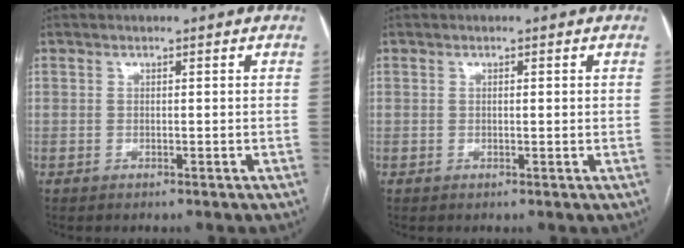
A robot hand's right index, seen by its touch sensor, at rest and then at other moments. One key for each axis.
{"total": 0.9, "fx": 0.2, "fy": 0.1, "fz": 0.8, "tx": -0.016, "ty": 0.001, "tz": 0.003}